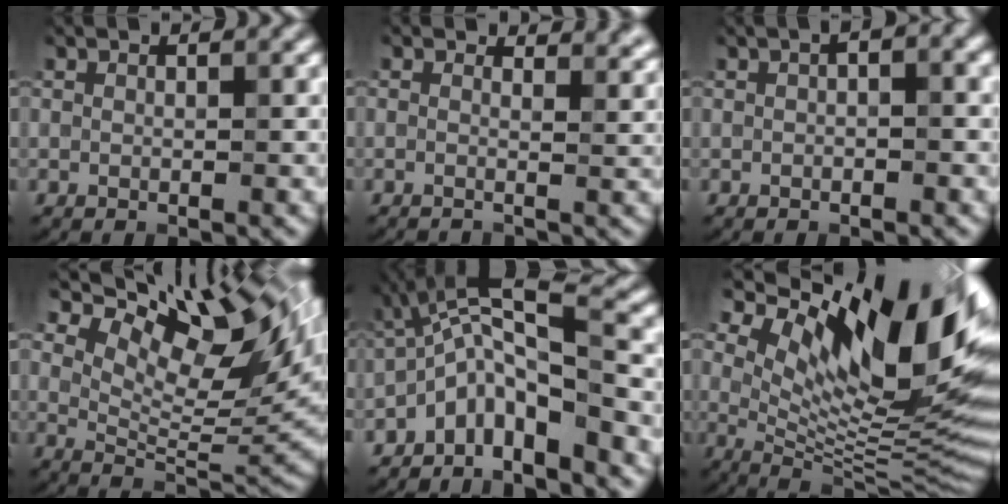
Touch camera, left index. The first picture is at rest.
{"total": 3.9, "force": [2.4, 2.1, 2.4], "torque": [-0.021, 0.009, 0.006]}
{"total": 1.7, "force": [0.2, 0.5, 1.6], "torque": [-0.025, 0.006, 0.001]}
{"total": 13.2, "force": [7.4, 5.2, 9.7], "torque": [-0.150, 0.020, 0.124]}
{"total": 5.6, "force": [-3.1, 1.2, 4.5], "torque": [-0.082, 0.016, -0.063]}
{"total": 17.7, "force": [8.5, 6.6, 14.1], "torque": [-0.211, 0.024, 0.150]}